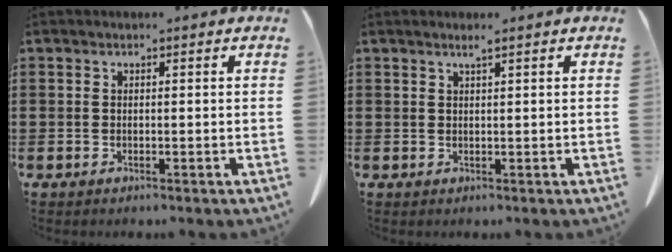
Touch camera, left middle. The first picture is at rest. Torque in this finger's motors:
{"motor_torque": [0.13, 0.09, 0.01, 0.02]}